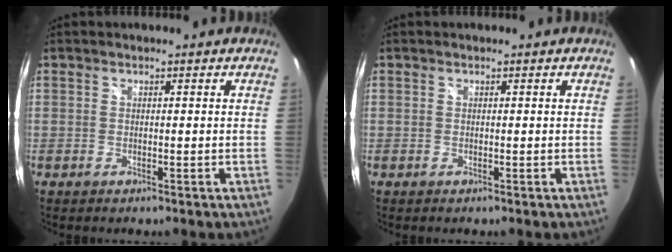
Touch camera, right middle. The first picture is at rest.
{"total": 0.0}